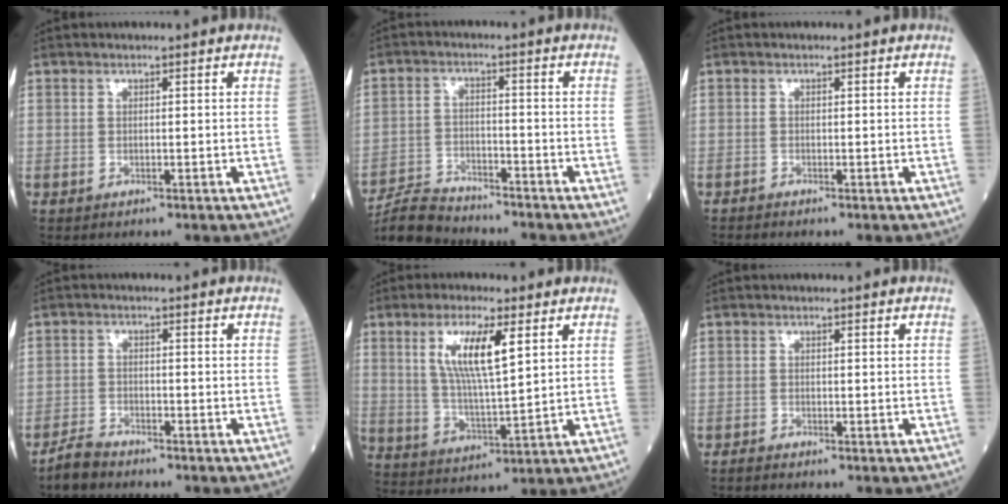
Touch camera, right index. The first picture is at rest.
{"total": 8.1, "force": [-8.0, 0.7, 0.7], "torque": [-0.021, -0.005, -0.150]}
{"total": 0.7, "force": [-0.7, 0.0, 0.1], "torque": [-0.006, -0.001, -0.016]}
{"total": 3.2, "force": [-3.0, 0.7, 0.7], "torque": [-0.018, -0.005, -0.060]}
{"total": 9.5, "force": [3.6, 1.5, 8.7], "torque": [-0.170, 0.001, 0.071]}
{"total": 0.9, "force": [-0.9, 0.0, 0.1], "torque": [-0.009, -0.001, -0.019]}